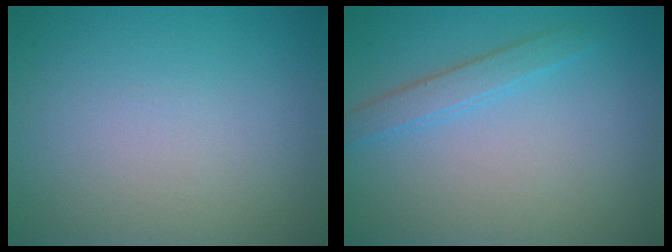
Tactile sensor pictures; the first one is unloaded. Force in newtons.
{"total": 1.9, "press": 1.9, "slide": 0.1}